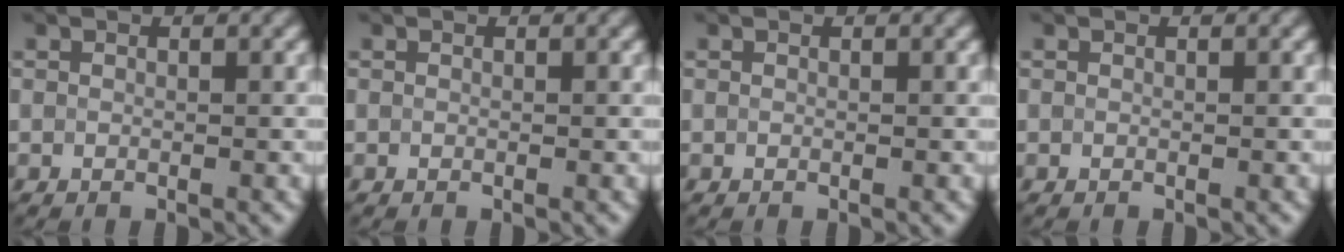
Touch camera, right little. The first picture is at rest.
{"total": 0.0}
{"total": 0.0}
{"total": 0.0}